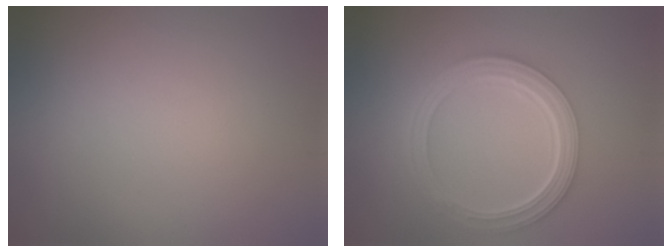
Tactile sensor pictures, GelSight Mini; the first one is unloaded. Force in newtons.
{"total": 5.2, "press": 4.0, "slide": 3.4}